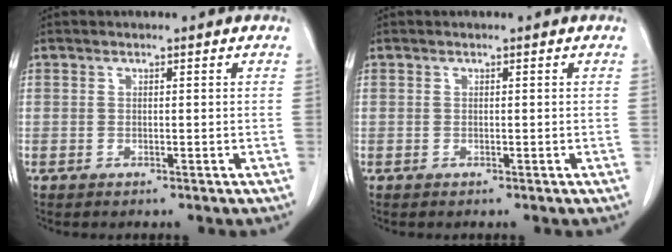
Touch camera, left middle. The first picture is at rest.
{"total": 0.0}